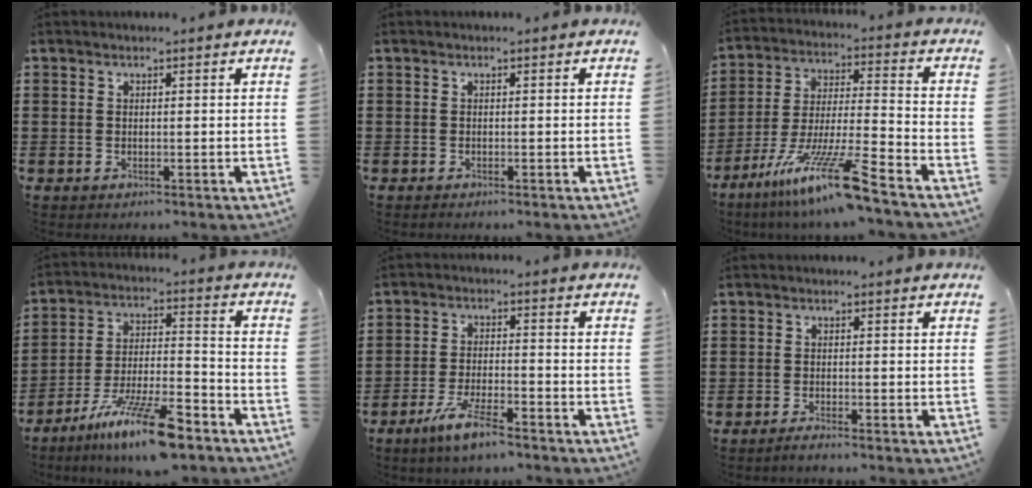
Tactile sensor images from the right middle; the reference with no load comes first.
{"total": 0.0}
{"total": 13.2, "force": [-9.9, 0.0, 8.8], "torque": [-0.163, 0.009, -0.185]}
{"total": 13.0, "force": [-9.4, 2.2, 8.8], "torque": [-0.154, 0.026, -0.168]}
{"total": 5.9, "force": [-4.5, 0.8, 3.8], "torque": [-0.086, -0.006, -0.087]}
{"total": 1.2, "force": [-1.1, -0.1, 0.5], "torque": [-0.009, -0.002, -0.021]}